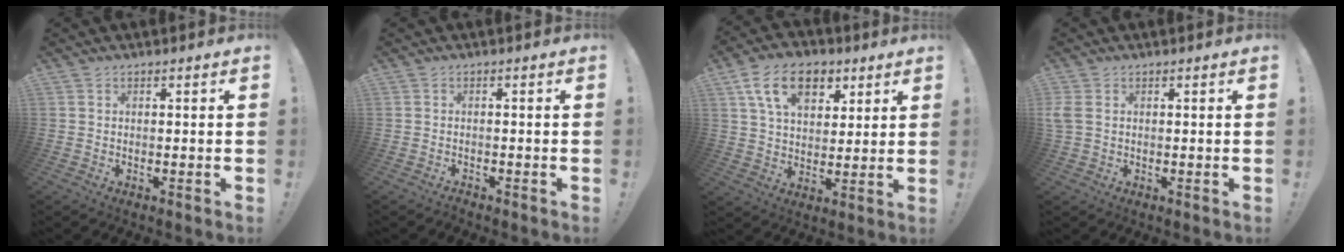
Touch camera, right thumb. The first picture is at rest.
{"total": 1.1, "force": [-1.1, 0.2, 0.1], "torque": [-0.001, 0.001, -0.020]}
{"total": 15.4, "force": [7.2, 10.0, 9.2], "torque": [-0.144, -0.017, 0.134]}
{"total": 3.3, "force": [0.7, 2.3, 2.2], "torque": [-0.059, 0.003, 0.013]}